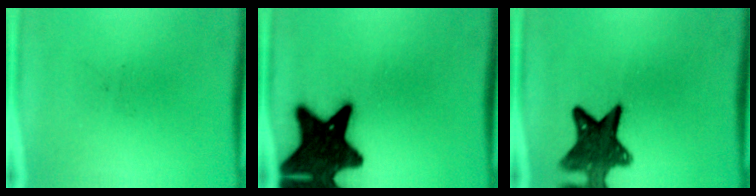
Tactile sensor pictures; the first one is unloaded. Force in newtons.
{"total": 19.3}
{"total": 11.5}